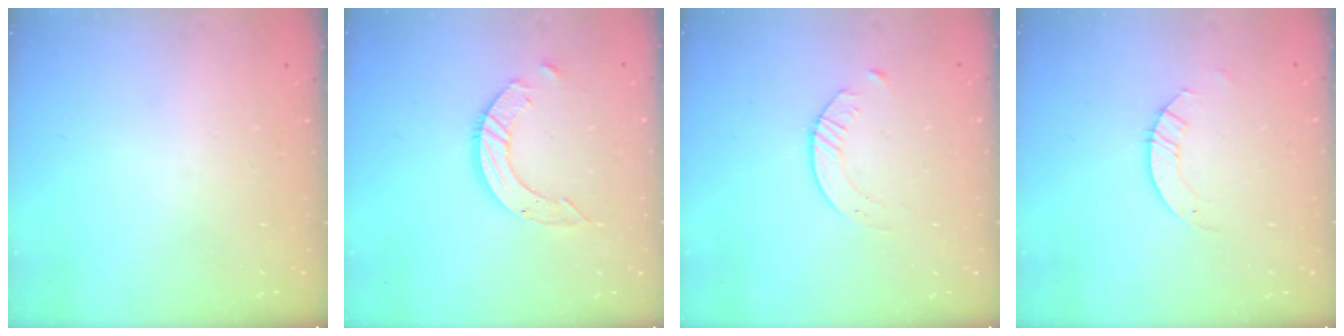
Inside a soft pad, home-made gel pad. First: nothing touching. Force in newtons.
{"total": 7.9, "press": 7.8, "slide": 0.7}
{"total": 2.1, "press": 2.0, "slide": 0.3}
{"total": 2.9, "press": 2.9, "slide": 0.3}